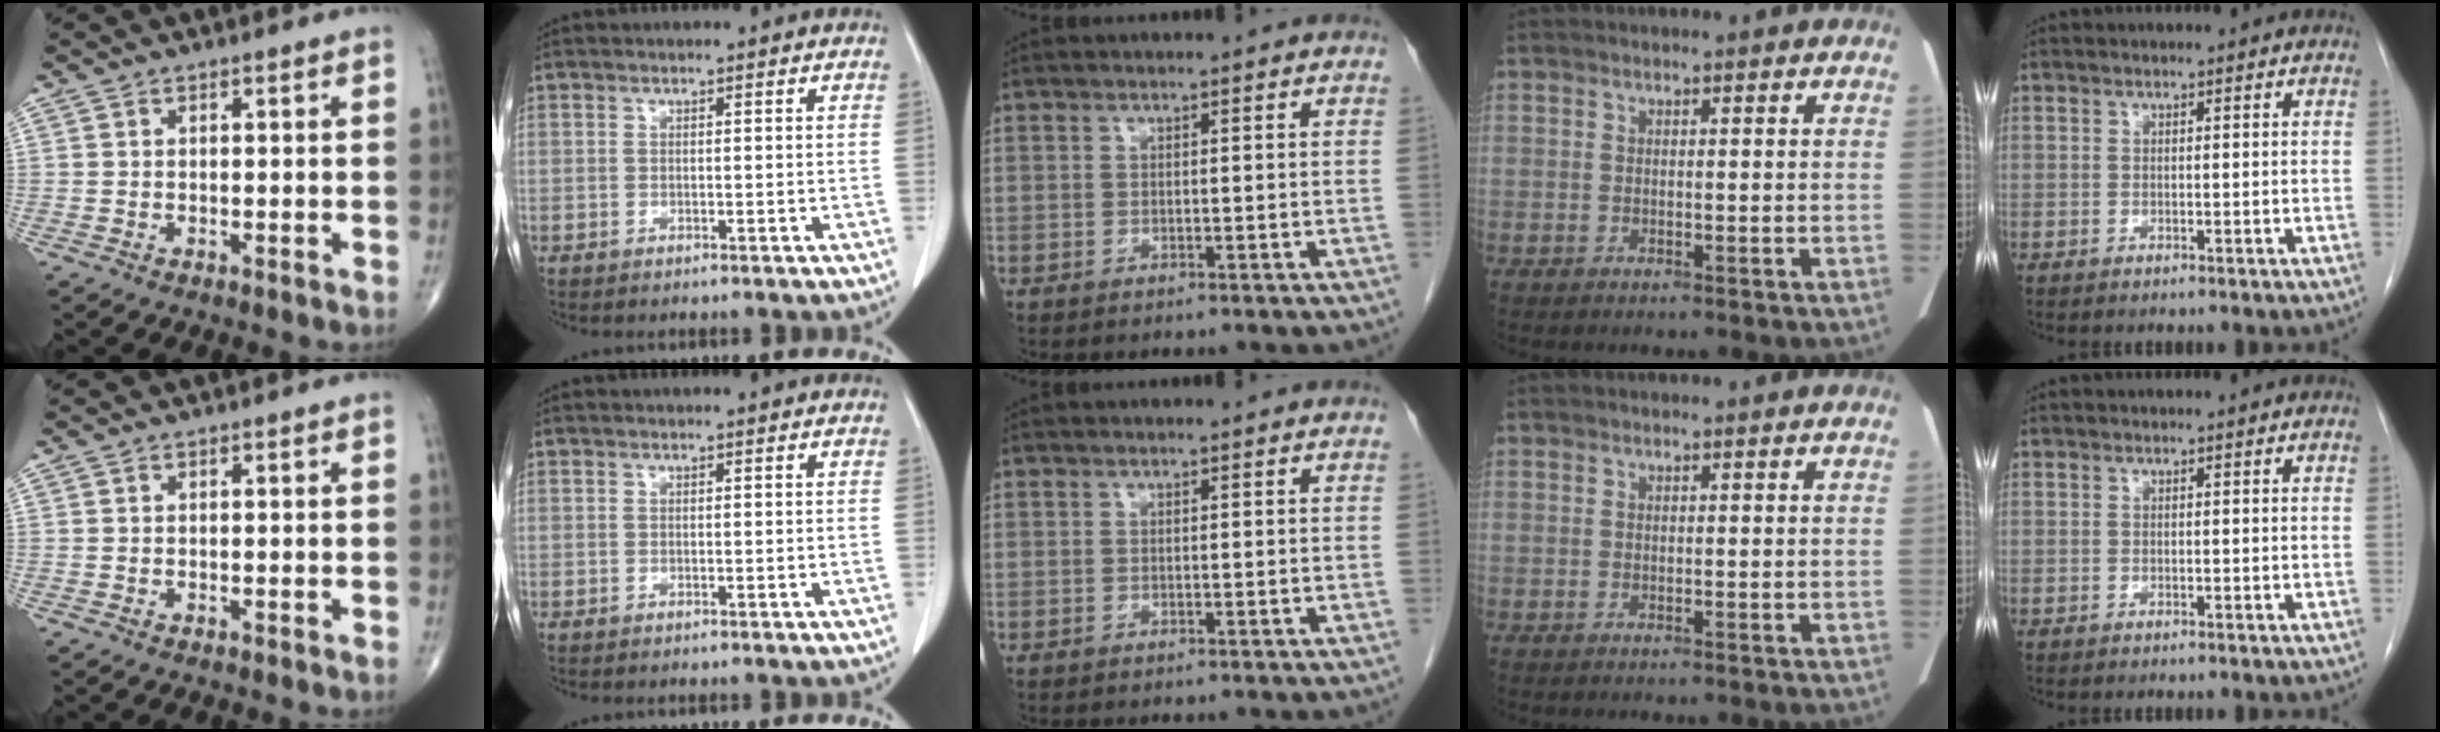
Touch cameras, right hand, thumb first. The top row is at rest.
{}